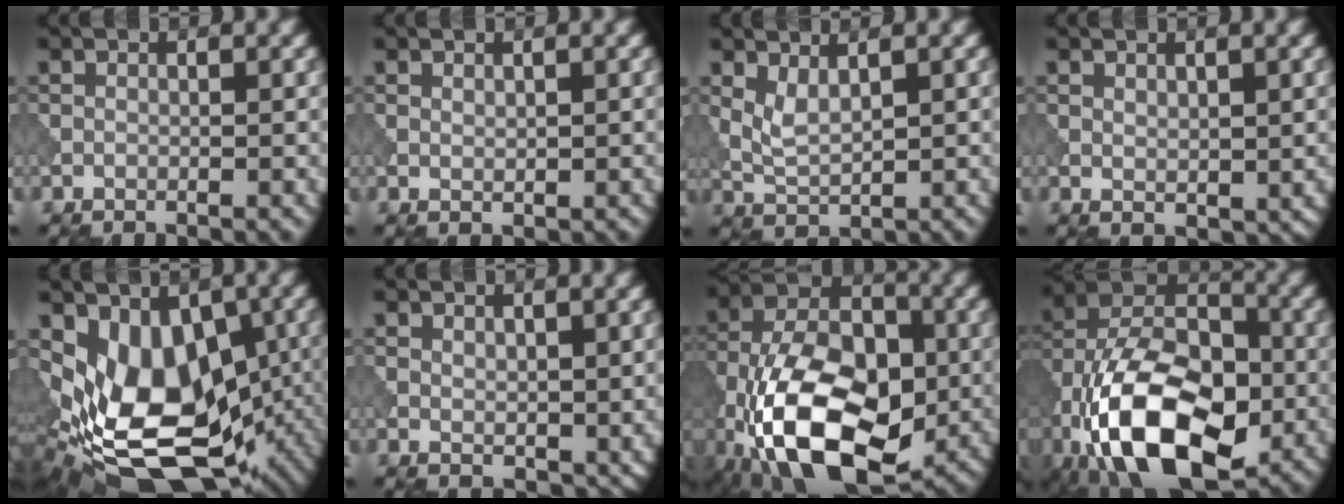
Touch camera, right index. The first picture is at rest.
{"total": 0.6, "force": [0.4, 0.3, 0.4], "torque": [-0.007, -0.002, 0.011]}
{"total": 2.5, "force": [1.1, 1.0, 1.9], "torque": [-0.046, -0.005, 0.028]}
{"total": 1.2, "force": [0.7, 0.7, 0.7], "torque": [-0.013, -0.004, 0.019]}
{"total": 15.6, "force": [-2.5, 10.1, 11.5], "torque": [-0.164, -0.028, -0.022]}
{"total": 2.1, "force": [1.1, 1.3, 1.2], "torque": [-0.021, -0.007, 0.026]}
{"total": 15.6, "force": [-6.1, 8.6, 11.5], "torque": [-0.213, -0.003, -0.124]}
{"total": 17.5, "force": [-7.4, 9.4, 12.8], "torque": [-0.239, -0.002, -0.148]}